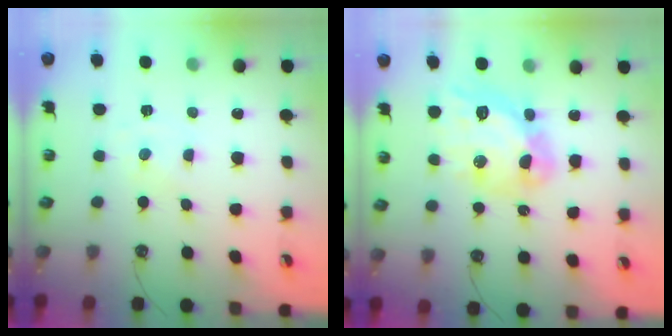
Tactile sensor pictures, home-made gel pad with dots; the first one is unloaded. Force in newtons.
{"total": 16.9, "press": 16.8, "slide": 2.0}